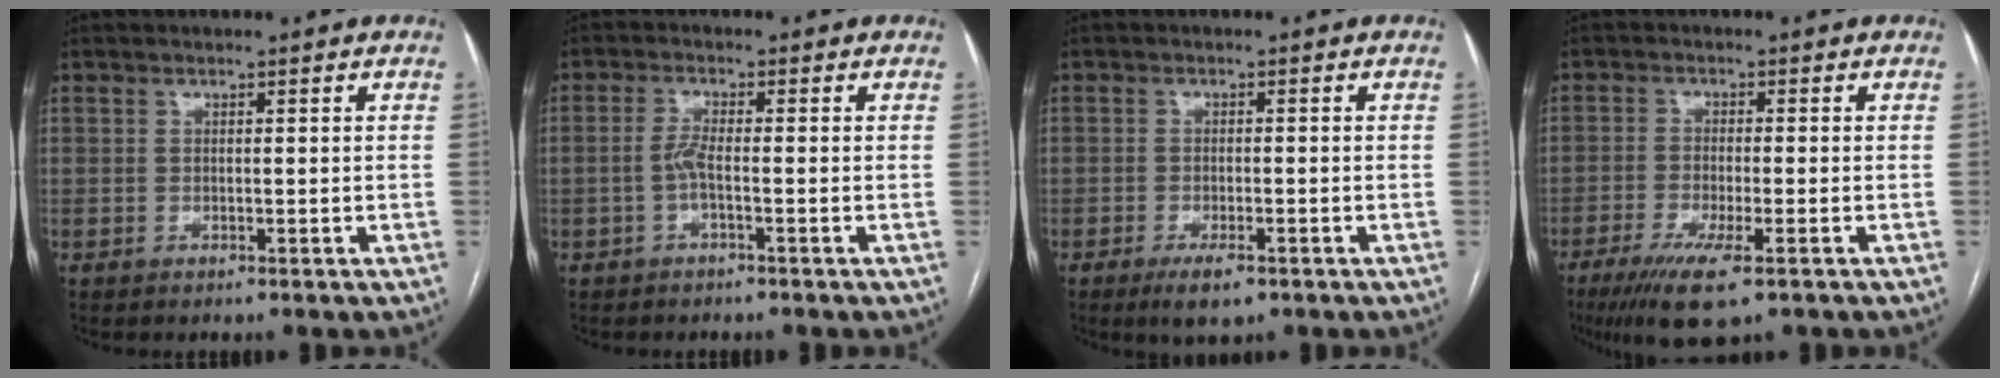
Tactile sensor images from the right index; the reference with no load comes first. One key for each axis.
{"total": 2.4, "fx": -0.8, "fy": 0.2, "fz": 2.2, "tx": -0.047, "ty": 0.001, "tz": -0.019}
{"total": 4.0, "fx": -2.4, "fy": 1.3, "fz": 2.9, "tx": -0.053, "ty": -0.005, "tz": -0.035}
{"total": 8.4, "fx": -5.1, "fy": 1.2, "fz": 6.6, "tx": -0.117, "ty": -0.023, "tz": -0.083}